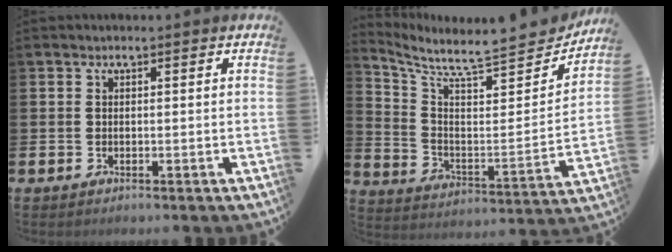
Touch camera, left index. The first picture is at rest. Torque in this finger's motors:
{"motor_torque": [-0.64, -0.94, 0.12, 0.08]}